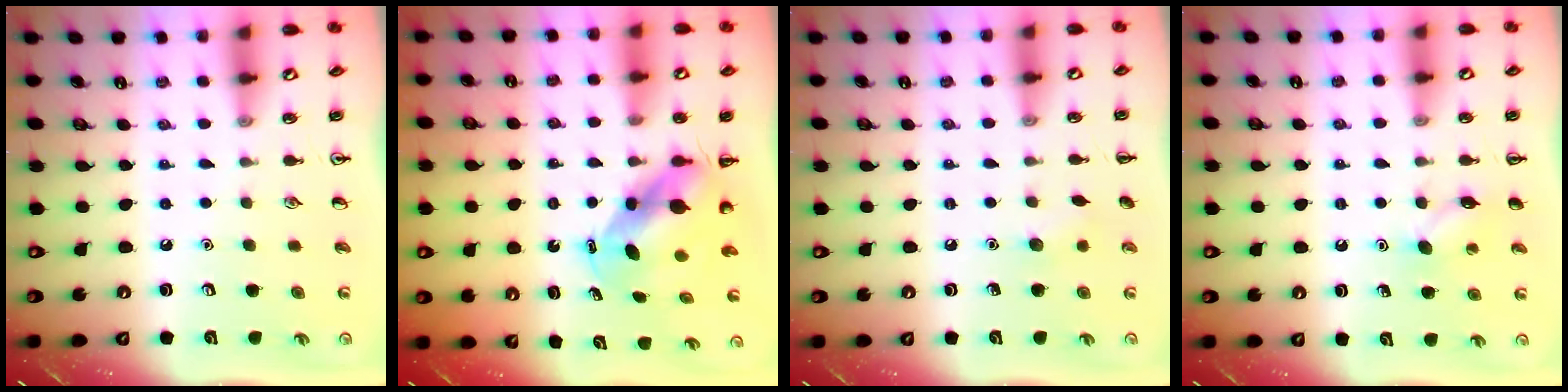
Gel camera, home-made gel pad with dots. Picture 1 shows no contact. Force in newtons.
{"total": 5.8, "press": 5.7, "slide": 1.3}
{"total": 5.4, "press": 5.2, "slide": 1.6}
{"total": 6.6, "press": 6.4, "slide": 1.7}